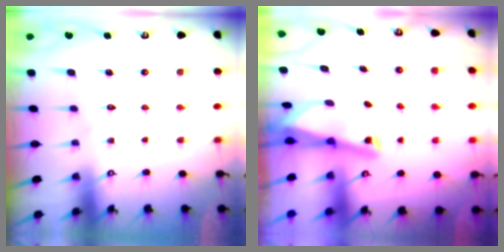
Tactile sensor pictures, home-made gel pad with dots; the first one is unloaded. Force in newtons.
{"total": 2.7, "press": 2.6, "slide": 0.6}